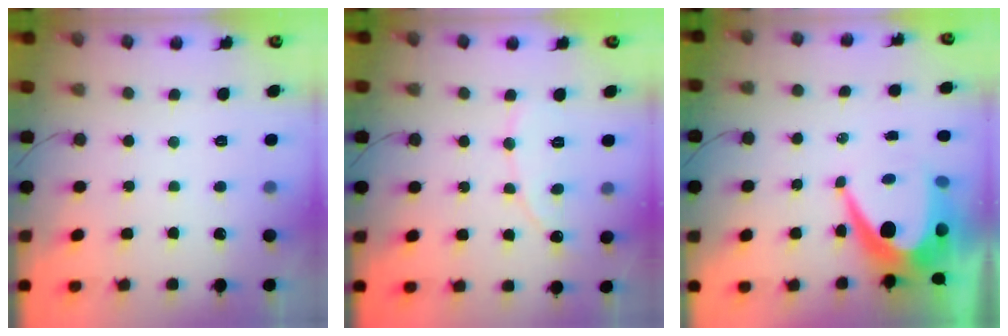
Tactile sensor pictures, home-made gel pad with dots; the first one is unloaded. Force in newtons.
{"total": 7.5, "press": 7.4, "slide": 0.6}
{"total": 10.6, "press": 10.6, "slide": 0.8}